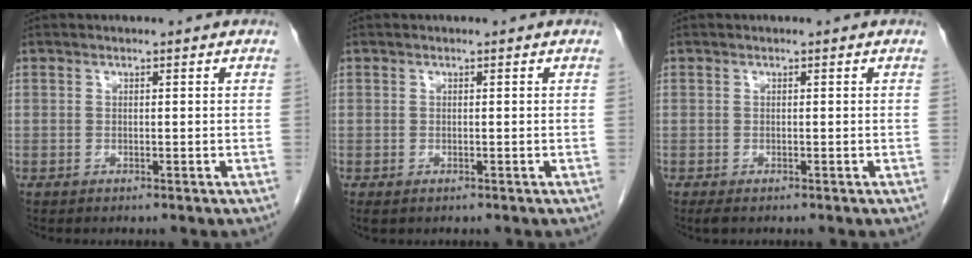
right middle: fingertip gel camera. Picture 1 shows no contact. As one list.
[{"total": 1.2, "force": [-0.6, 0.6, 0.7], "torque": [-0.012, -0.002, -0.003]}, {"total": 1.3, "force": [-0.9, 0.5, 0.7], "torque": [-0.011, -0.003, -0.012]}]